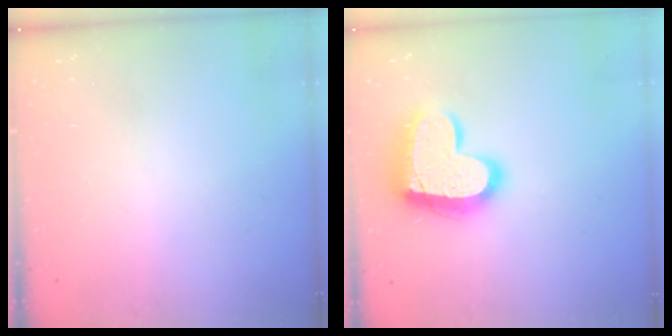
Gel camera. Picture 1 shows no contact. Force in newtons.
{"total": 17.2, "press": 17.2, "slide": 1.3}